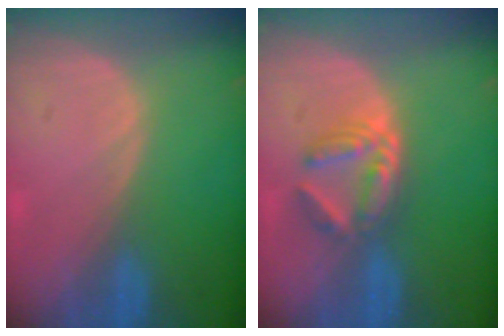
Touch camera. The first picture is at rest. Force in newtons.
{"total": 5.9, "press": 5.2, "slide": 2.9}